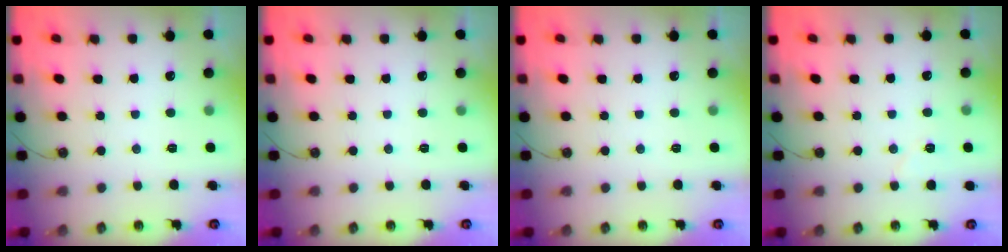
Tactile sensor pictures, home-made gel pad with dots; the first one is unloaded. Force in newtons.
{"total": 0.0}
{"total": 0.0}
{"total": 5.2, "press": 4.5, "slide": 2.5}